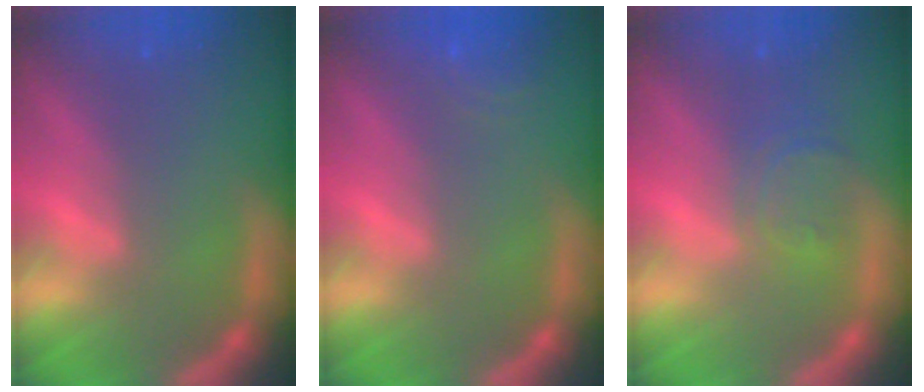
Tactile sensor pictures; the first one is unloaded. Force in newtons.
{"total": 2.5}
{"total": 3.0}